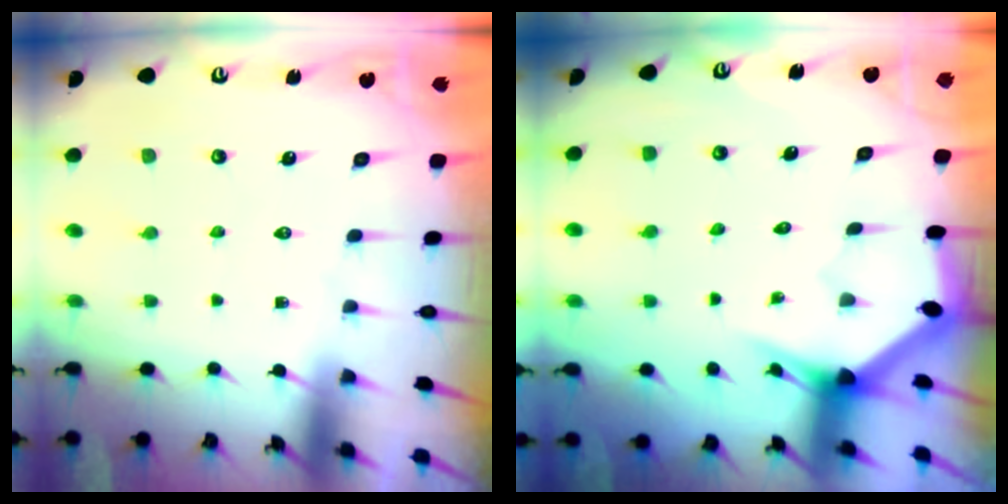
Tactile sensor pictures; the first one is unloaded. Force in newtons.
{"total": 3.2, "press": 3.2, "slide": 0.2}